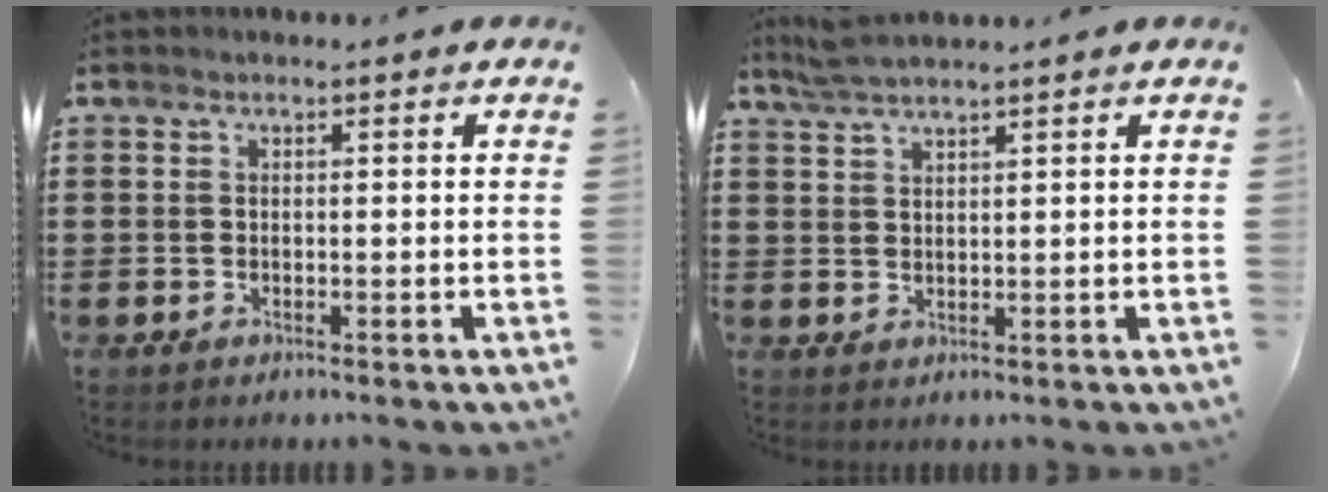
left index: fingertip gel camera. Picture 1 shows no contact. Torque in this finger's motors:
{"motor_torque": [0.69, -0.44, 0.12, 0.03]}